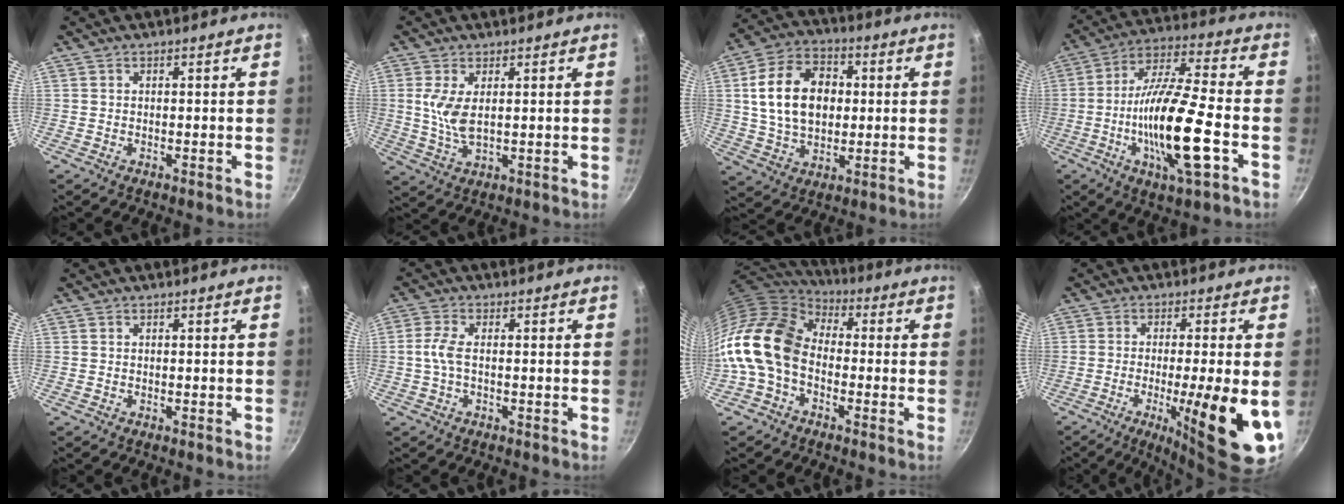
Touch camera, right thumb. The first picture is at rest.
{"total": 6.1, "force": [1.3, 2.7, 5.3], "torque": [-0.108, -0.008, 0.031]}
{"total": 16.0, "force": [2.0, 11.3, 11.2], "torque": [-0.172, 0.012, 0.030]}
{"total": 19.3, "force": [-5.3, 4.6, 18.0], "torque": [-0.325, 0.025, -0.104]}
{"total": 0.0}
{"total": 3.6, "force": [-0.4, 1.5, 3.3], "torque": [-0.086, 0.009, -0.013]}
{"total": 16.1, "force": [-2.6, 11.2, 11.3], "torque": [-0.197, 0.041, -0.075]}
{"total": 16.8, "force": [-4.2, 3.0, 16.0], "torque": [-0.223, -0.004, -0.057]}